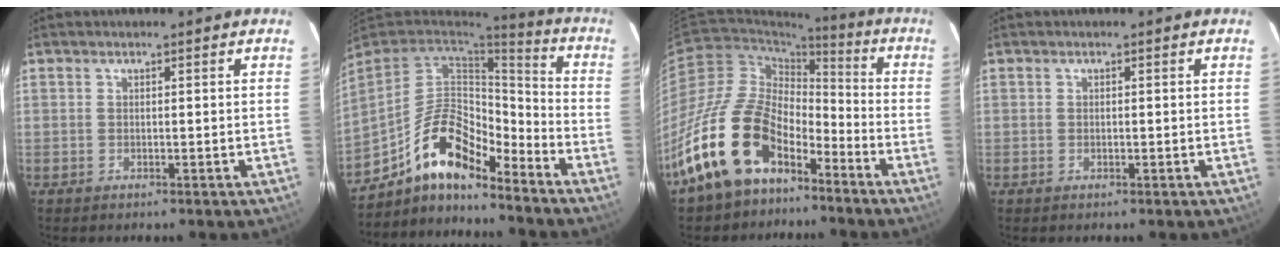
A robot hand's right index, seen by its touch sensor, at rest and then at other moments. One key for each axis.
{"total": 14.9, "fx": -10.8, "fy": 5.5, "fz": 8.8, "tx": -0.177, "ty": 0.012, "tz": -0.201}
{"total": 19.0, "fx": -12.1, "fy": 10.4, "fz": 10.3, "tx": -0.207, "ty": 0.011, "tz": -0.221}
{"total": 0.0}